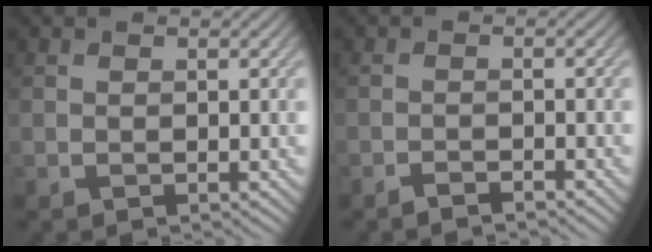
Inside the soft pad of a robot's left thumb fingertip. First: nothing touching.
{"total": 1.5, "force": [-1.3, 0.1, 0.7], "torque": [-0.011, 0.003, -0.027]}